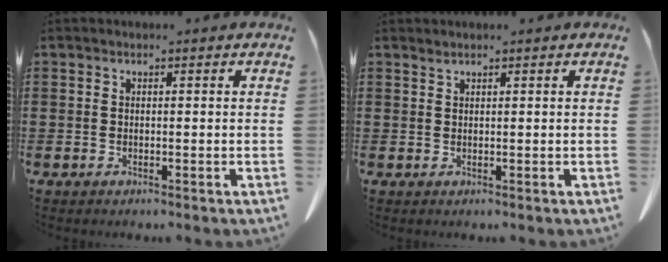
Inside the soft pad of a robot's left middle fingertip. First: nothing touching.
{"total": 0.7, "force": [0.7, 0.0, 0.3], "torque": [-0.007, -0.003, 0.014]}